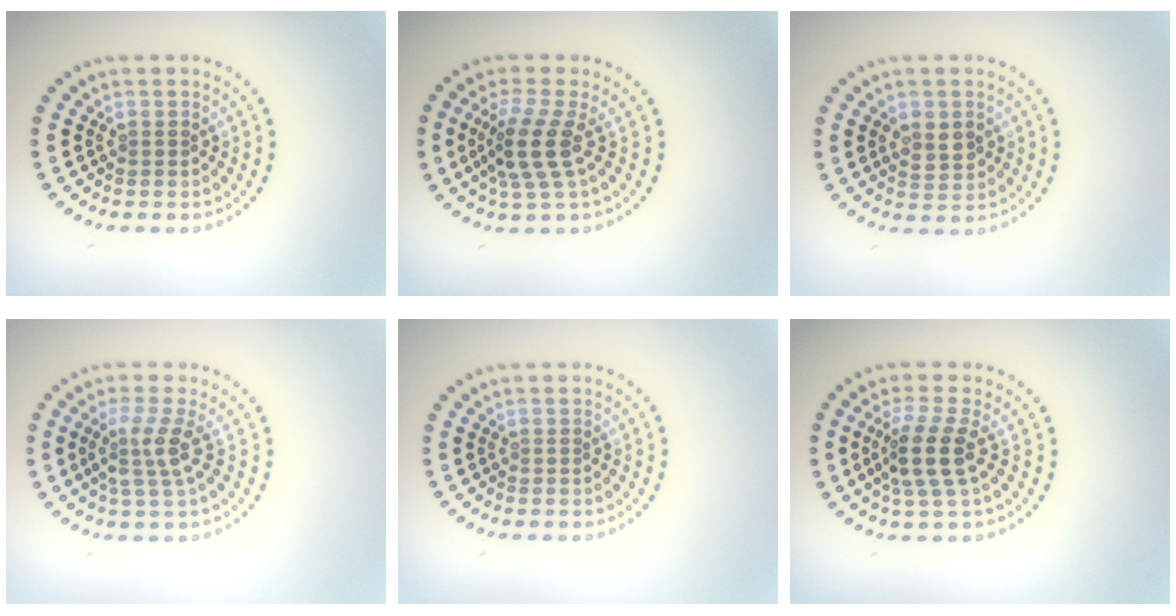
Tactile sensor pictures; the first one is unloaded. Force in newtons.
{"total": 3.8, "press": 3.0, "slide": 2.4}
{"total": 2.3, "press": 2.3, "slide": 0.2}
{"total": 2.8, "press": 2.1, "slide": 1.8}
{"total": 0.0}
{"total": 3.7, "press": 2.9, "slide": 2.3}